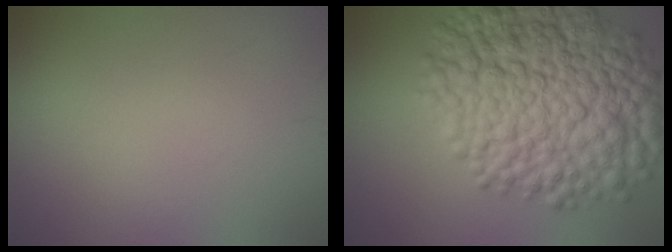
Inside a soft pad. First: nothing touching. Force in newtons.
{"total": 13.4, "press": 13.4, "slide": 0.2}